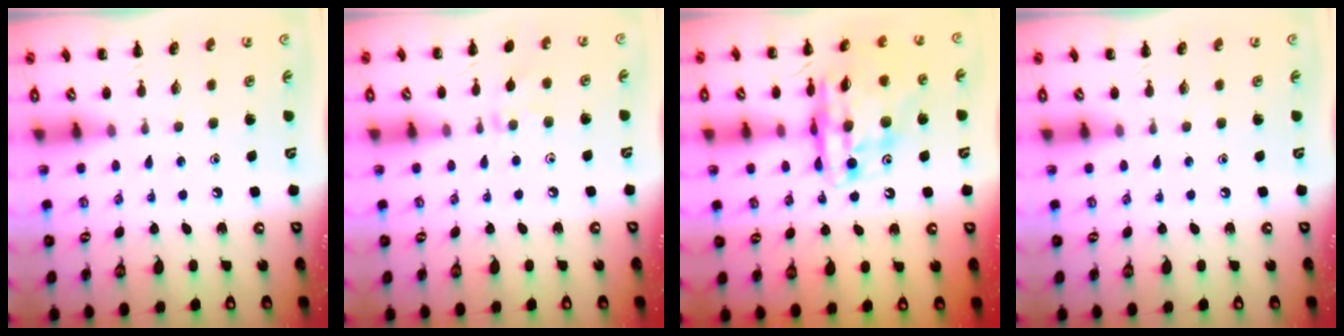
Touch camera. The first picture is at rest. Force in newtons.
{"total": 7.0, "press": 6.7, "slide": 1.9}
{"total": 16.7, "press": 16.1, "slide": 4.4}
{"total": 0.0}